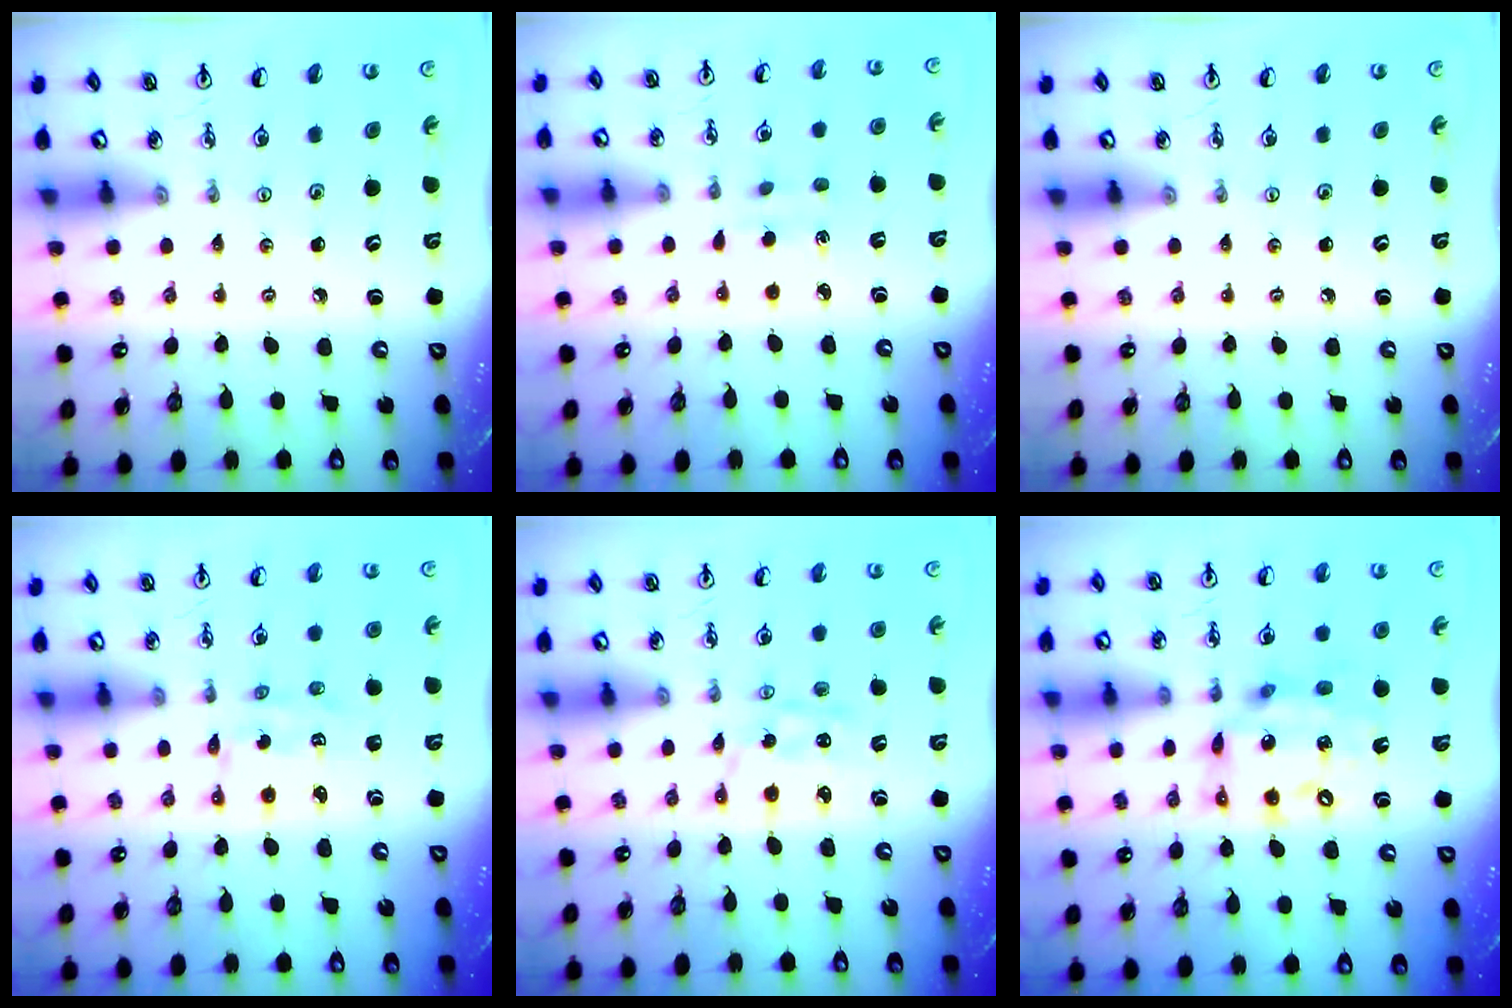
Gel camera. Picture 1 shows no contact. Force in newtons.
{"total": 2.0, "press": 1.9, "slide": 0.6}
{"total": 0.0}
{"total": 2.6, "press": 2.6, "slide": 0.1}
{"total": 1.8, "press": 1.8, "slide": 0.1}
{"total": 14.4, "press": 14.4, "slide": 1.0}